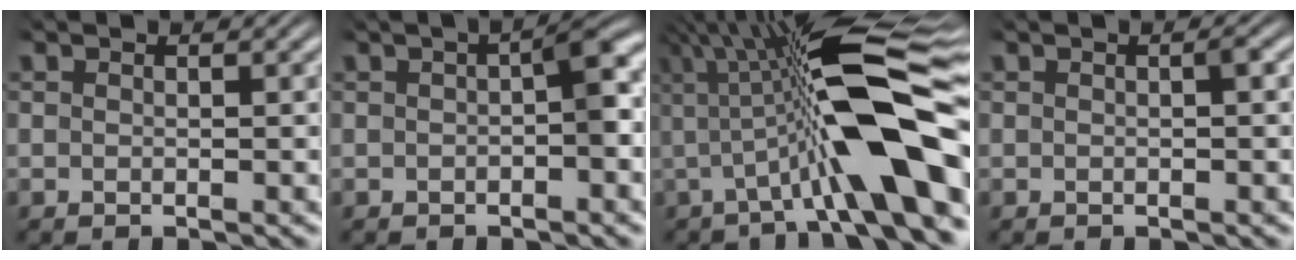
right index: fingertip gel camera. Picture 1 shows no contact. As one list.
[{"total": 3.1, "force": [0.2, 1.2, 2.8], "torque": [-0.035, 0.008, -0.001]}, {"total": 11.7, "force": [1.3, 3.5, 11.1], "torque": [-0.174, 0.014, 0.012]}, {"total": 0.8, "force": [0.1, 0.3, 0.8], "torque": [-0.006, 0.005, -0.001]}]